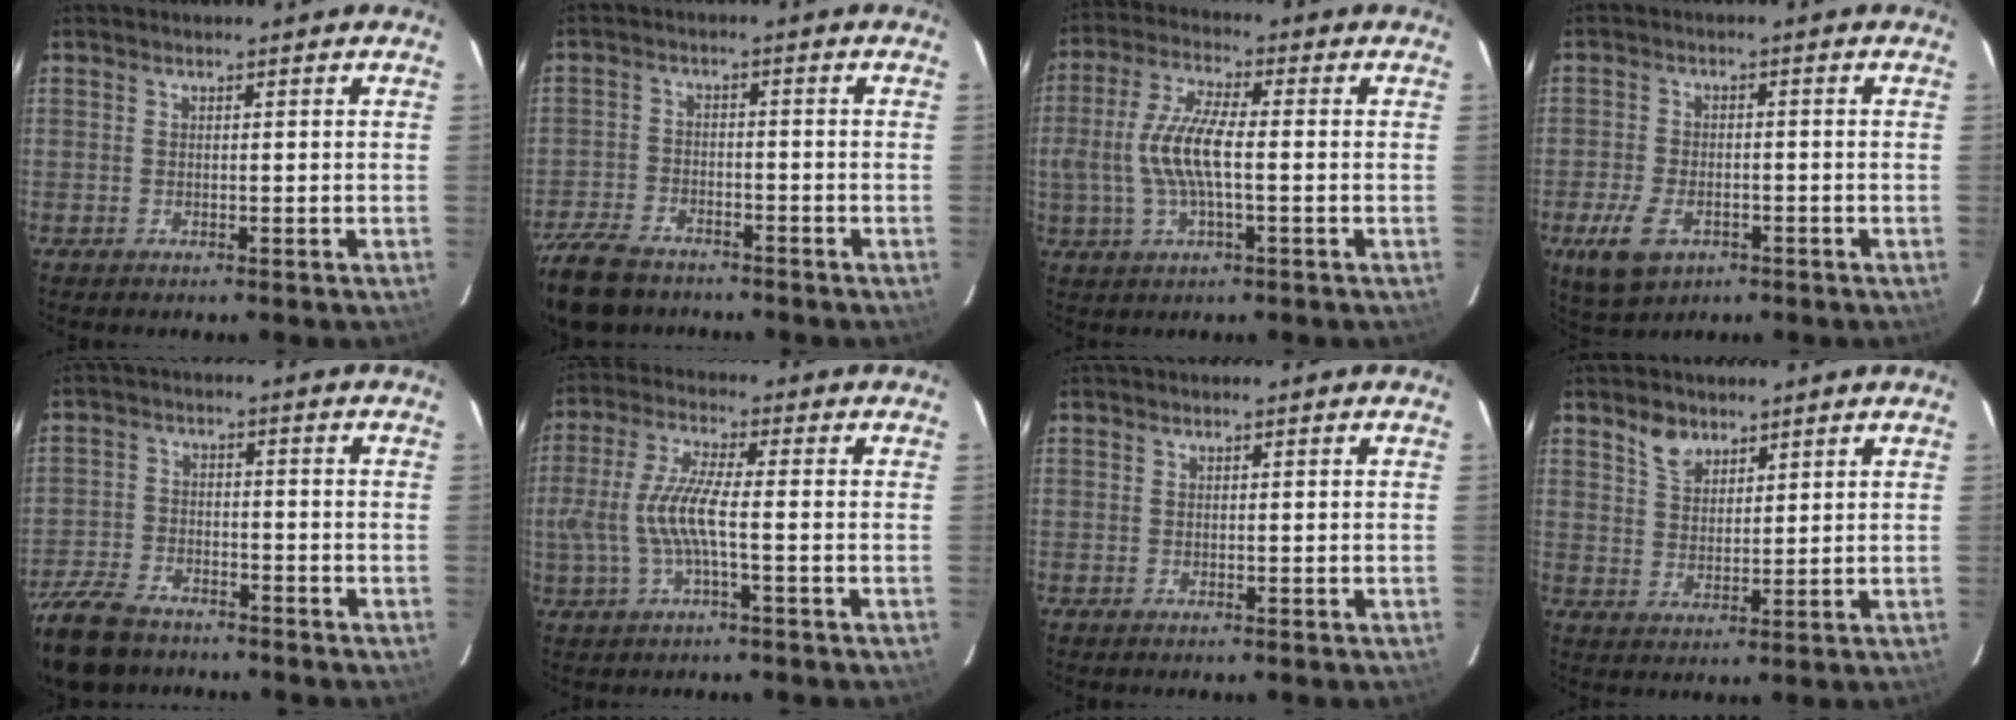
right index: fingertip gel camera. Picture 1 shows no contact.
{"total": 11.5, "force": [-8.8, 5.8, 4.6], "torque": [-0.133, -0.005, -0.159]}
{"total": 10.2, "force": [-1.0, 3.1, 9.7], "torque": [-0.201, 0.004, -0.018]}
{"total": 8.8, "force": [-4.3, 5.3, 5.5], "torque": [-0.135, -0.011, -0.073]}
{"total": 12.9, "force": [-9.9, 6.3, 5.2], "torque": [-0.147, -0.005, -0.181]}
{"total": 9.2, "force": [-1.7, 1.5, 8.9], "torque": [-0.193, -0.001, -0.026]}
{"total": 0.0}
{"total": 4.9, "force": [3.5, 2.9, 2.0], "torque": [-0.027, 0.006, 0.066]}